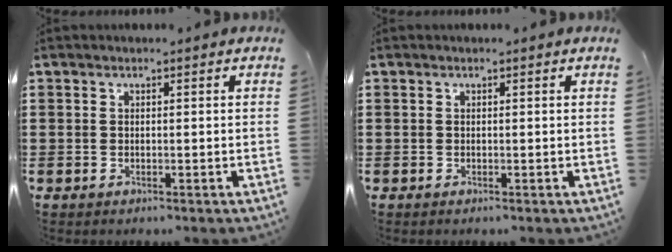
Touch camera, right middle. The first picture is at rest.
{"total": 0.0}